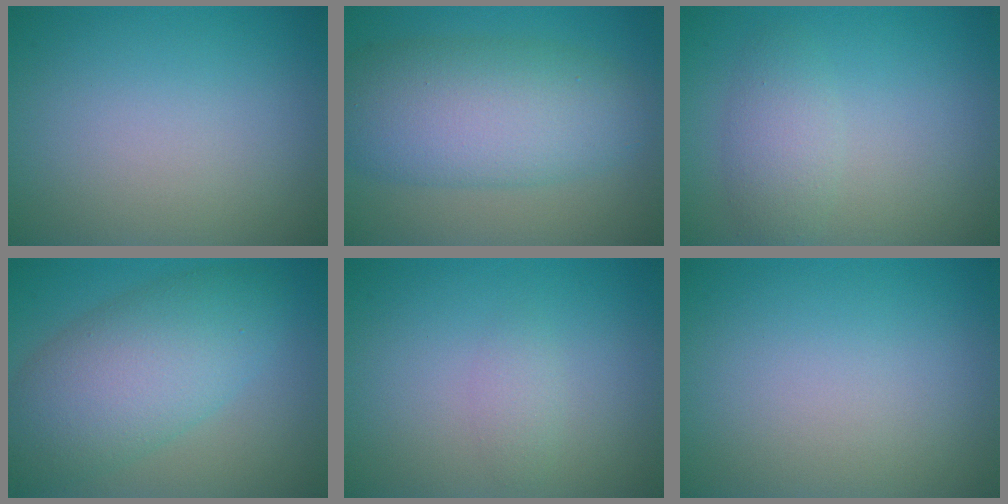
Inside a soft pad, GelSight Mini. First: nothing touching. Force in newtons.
{"total": 8.8, "press": 8.8, "slide": 0.2}
{"total": 2.5, "press": 2.5, "slide": 0.2}
{"total": 8.1, "press": 8.1, "slide": 0.1}
{"total": 1.1, "press": 1.1, "slide": 0.0}
{"total": 0.0}